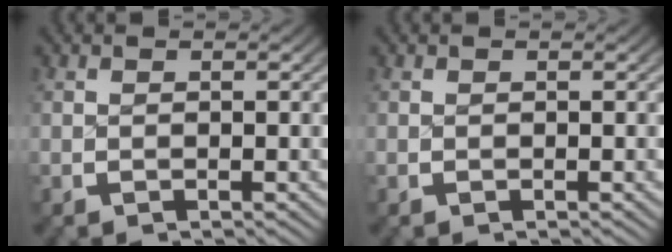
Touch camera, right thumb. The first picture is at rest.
{"total": 0.0}